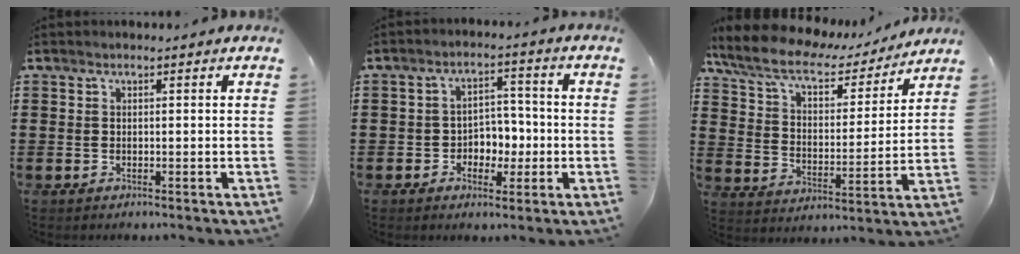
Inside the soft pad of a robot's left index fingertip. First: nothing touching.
{"total": 4.5, "force": [-1.2, 3.7, 2.1], "torque": [-0.042, 0.008, -0.030]}
{"total": 9.4, "force": [7.4, 3.1, 4.9], "torque": [-0.124, -0.031, 0.127]}